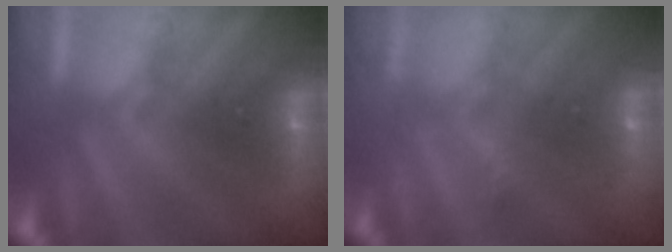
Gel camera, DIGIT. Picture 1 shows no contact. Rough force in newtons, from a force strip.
{"total": 2.3}